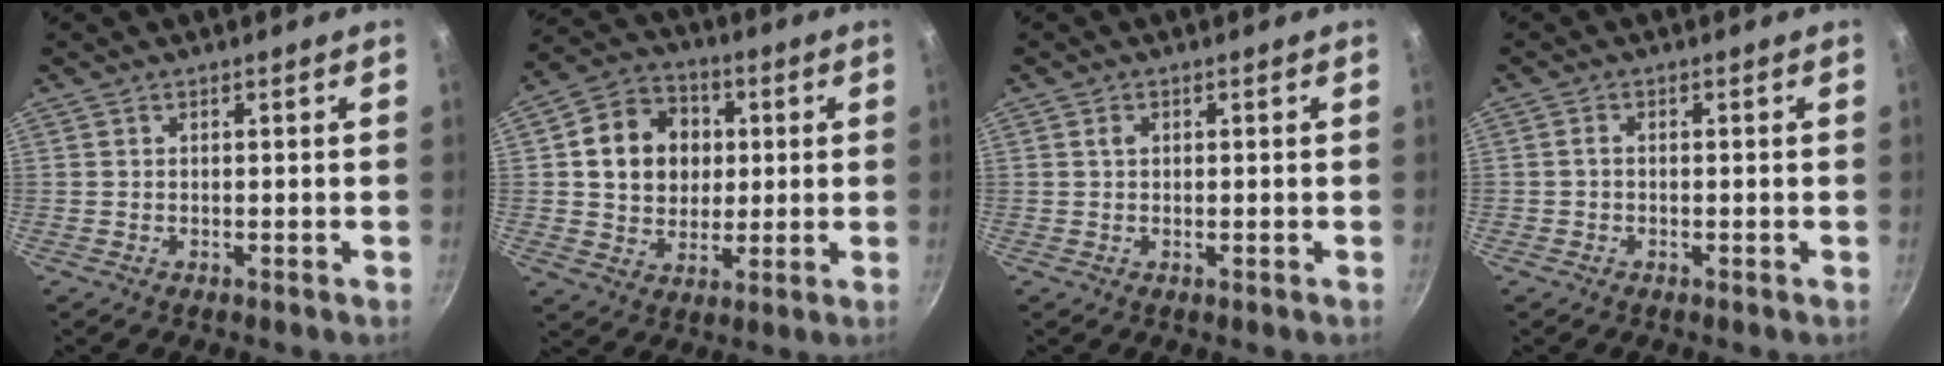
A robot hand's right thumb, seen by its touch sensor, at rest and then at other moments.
{"total": 13.5, "force": [2.2, 11.4, 6.9], "torque": [-0.084, 0.012, 0.033]}
{"total": 1.3, "force": [0.3, 0.9, 0.9], "torque": [-0.013, 0.002, 0.003]}
{"total": 1.0, "force": [-0.2, 0.8, 0.5], "torque": [-0.009, 0.006, -0.005]}